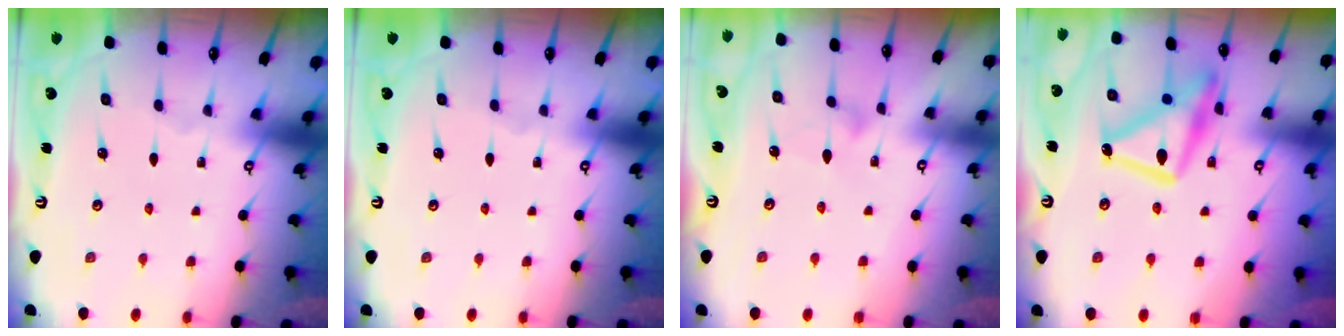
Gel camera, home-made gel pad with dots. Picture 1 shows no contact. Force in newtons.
{"total": 0.0}
{"total": 5.7, "press": 5.7, "slide": 0.3}
{"total": 17.7, "press": 17.6, "slide": 1.1}